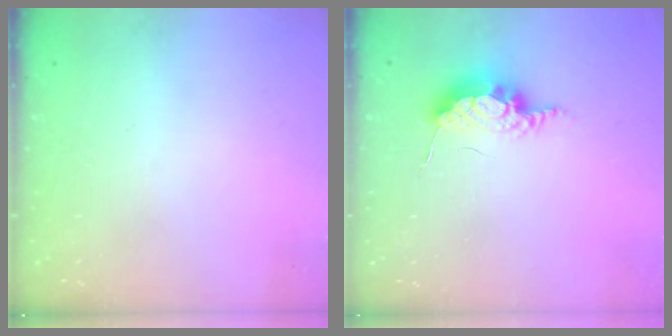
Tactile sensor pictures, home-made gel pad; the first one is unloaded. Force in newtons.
{"total": 7.5, "press": 7.5, "slide": 0.9}